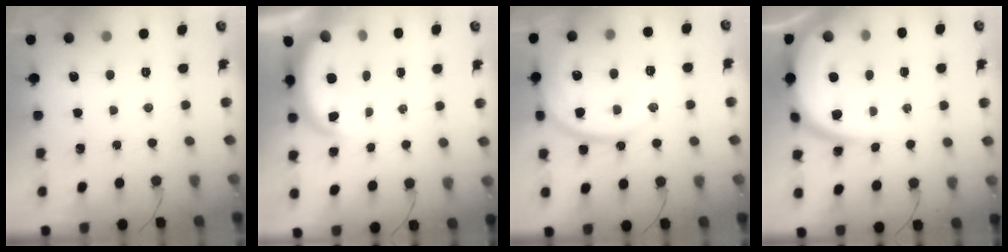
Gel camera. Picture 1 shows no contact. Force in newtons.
{"total": 6.5, "press": 6.4, "slide": 0.6}
{"total": 16.6, "press": 16.5, "slide": 1.9}
{"total": 12.7, "press": 12.7, "slide": 1.1}